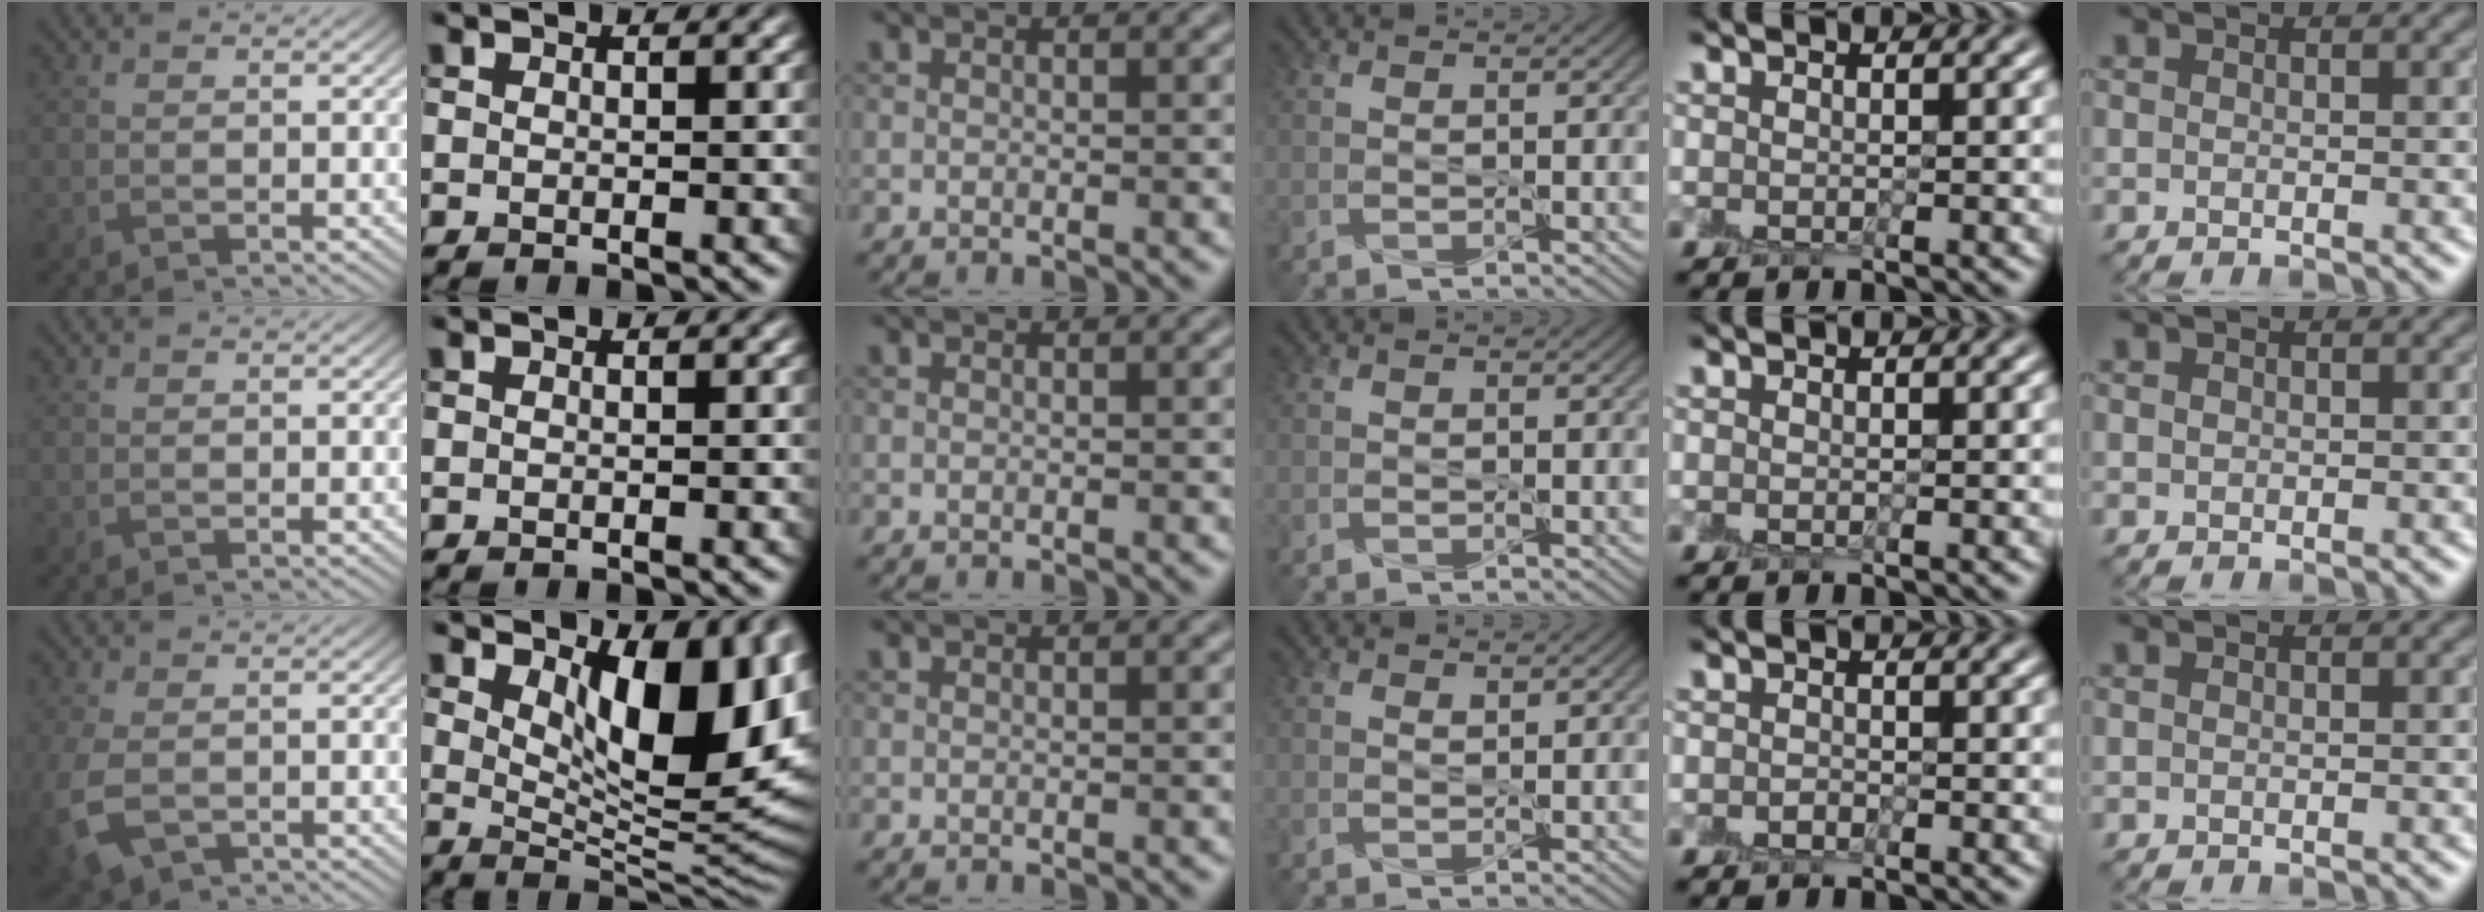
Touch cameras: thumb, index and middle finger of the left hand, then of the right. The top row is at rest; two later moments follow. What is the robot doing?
{"motion": "peel", "object": "small bumper sticker"}